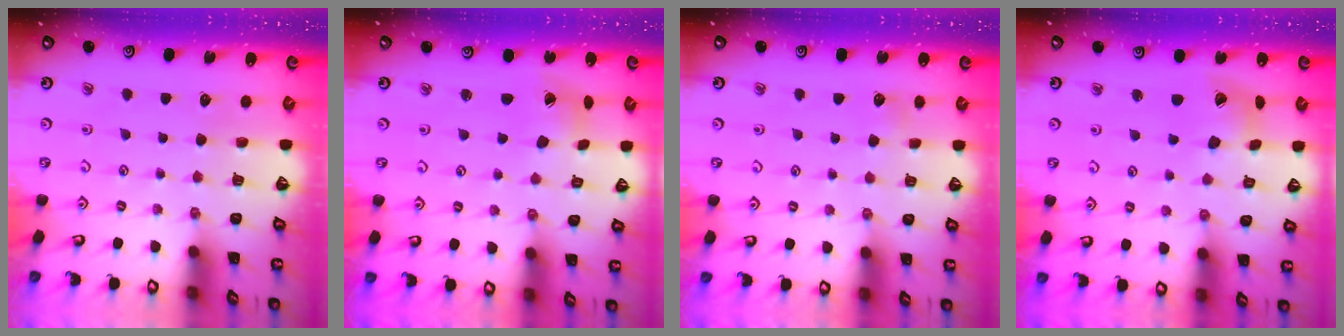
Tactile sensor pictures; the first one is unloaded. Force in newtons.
{"total": 4.2, "press": 4.1, "slide": 0.5}
{"total": 3.7, "press": 3.7, "slide": 0.4}
{"total": 11.7, "press": 11.6, "slide": 1.5}